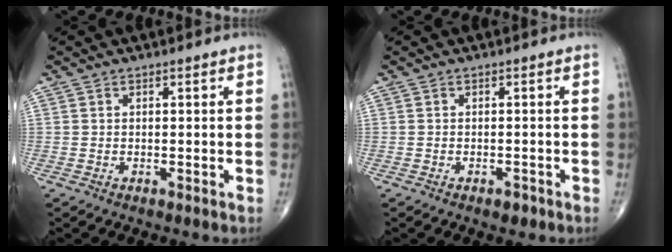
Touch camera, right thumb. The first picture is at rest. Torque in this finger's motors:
{"motor_torque": [0.15, 0.05, -0.11, -0.11, 0.03]}